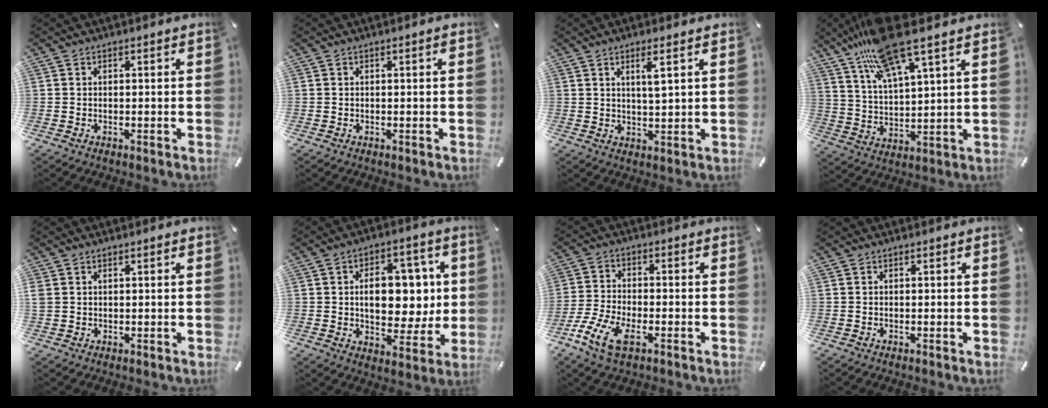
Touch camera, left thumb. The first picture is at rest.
{"total": 0.6, "force": [0.1, 0.0, 0.6], "torque": [-0.011, 0.002, 0.001]}
{"total": 4.4, "force": [2.2, 0.3, 3.8], "torque": [-0.072, -0.004, 0.032]}
{"total": 15.1, "force": [11.3, 3.1, 9.6], "torque": [-0.199, -0.041, 0.195]}
{"total": 1.3, "force": [0.8, 1.0, 0.2], "torque": [-0.007, 0.000, 0.015]}
{"total": 13.5, "force": [2.0, 9.1, 9.7], "torque": [-0.133, -0.002, 0.036]}
{"total": 8.3, "force": [-4.3, 3.7, 6.0], "torque": [-0.145, 0.000, -0.083]}
{"total": 0.0}